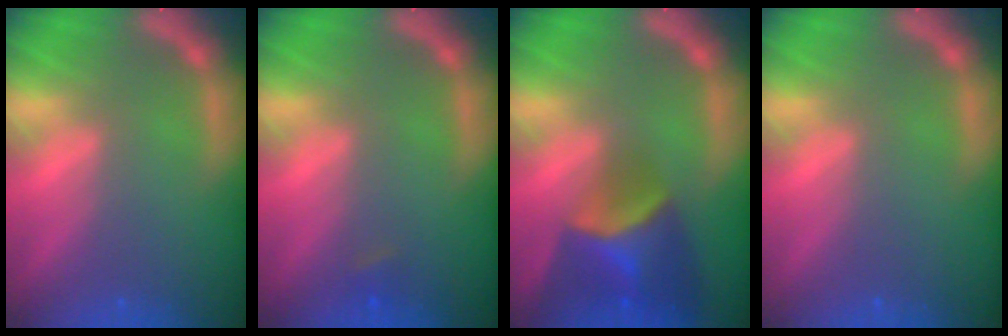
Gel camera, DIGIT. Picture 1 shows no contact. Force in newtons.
{"total": 0.9}
{"total": 7.4}
{"total": 0.0}